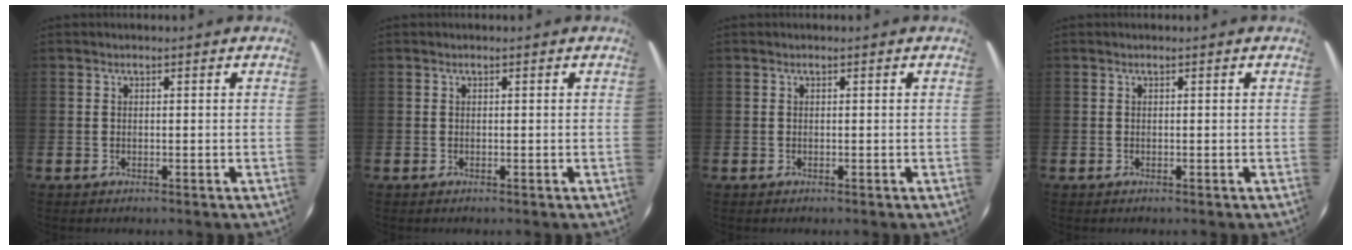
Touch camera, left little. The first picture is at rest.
{"total": 0.0}
{"total": 0.0}
{"total": 0.0}